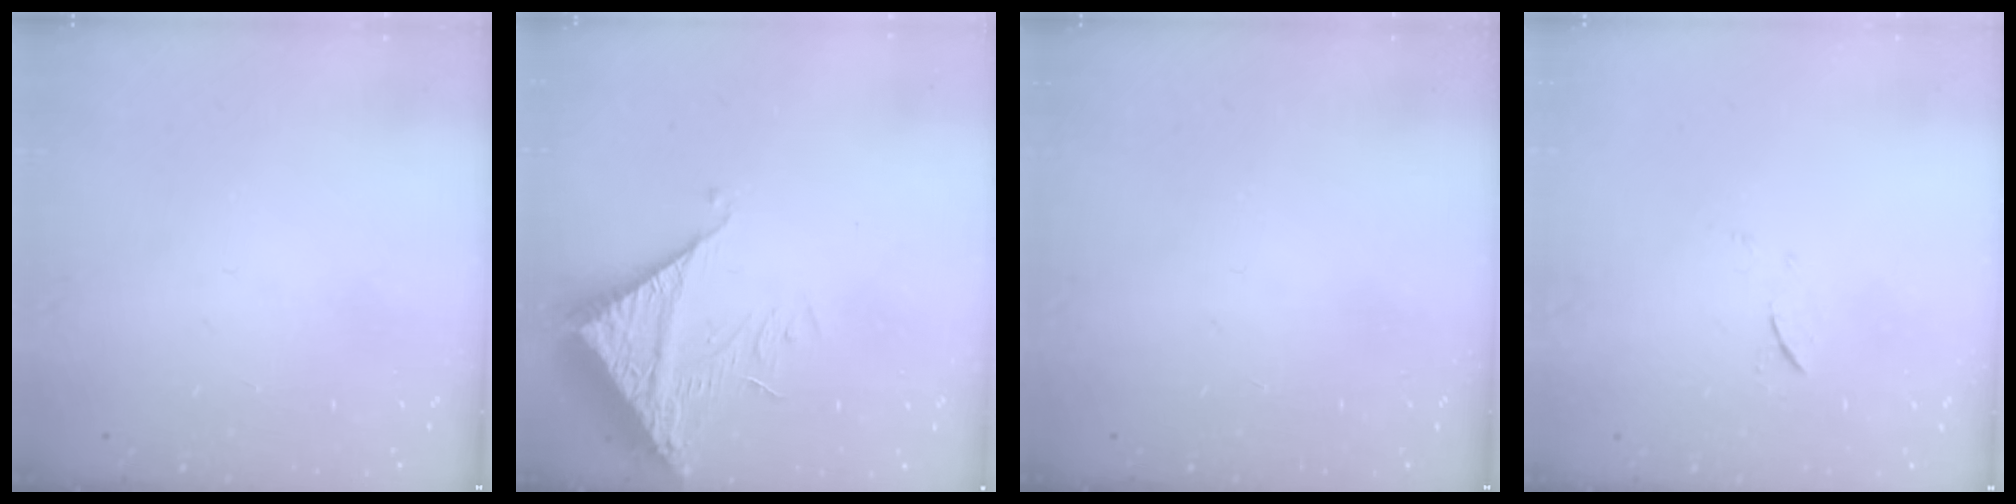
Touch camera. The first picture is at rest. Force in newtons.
{"total": 9.1, "press": 9.1, "slide": 0.9}
{"total": 0.0}
{"total": 5.2, "press": 5.1, "slide": 0.7}